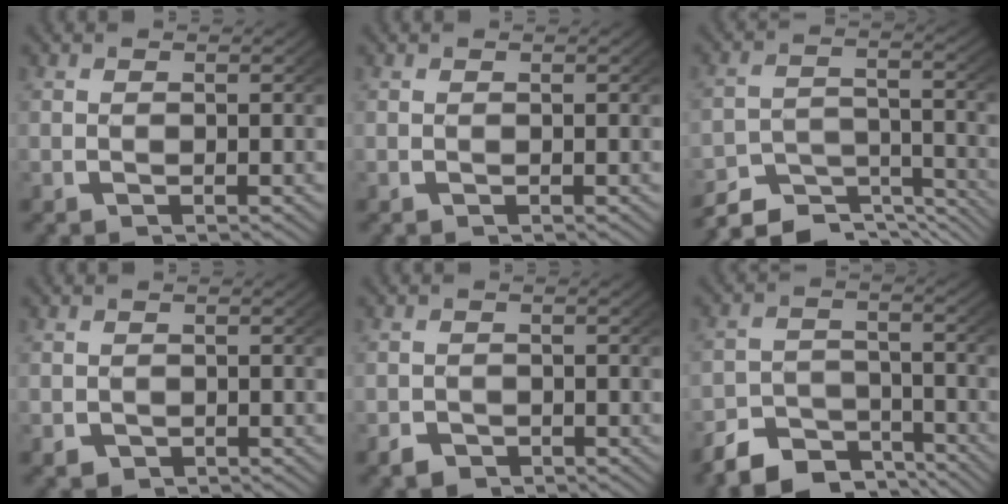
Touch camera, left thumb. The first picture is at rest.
{"total": 0.0}
{"total": 8.6, "force": [-7.6, 2.9, 2.9], "torque": [-0.037, -0.022, -0.123]}
{"total": 1.3, "force": [-0.6, 1.1, 0.2], "torque": [-0.006, -0.007, -0.006]}
{"total": 1.6, "force": [-1.3, 0.9, 0.1], "torque": [-0.003, -0.009, -0.020]}
{"total": 7.0, "force": [-5.5, 3.6, 2.4], "torque": [-0.032, -0.021, -0.094]}